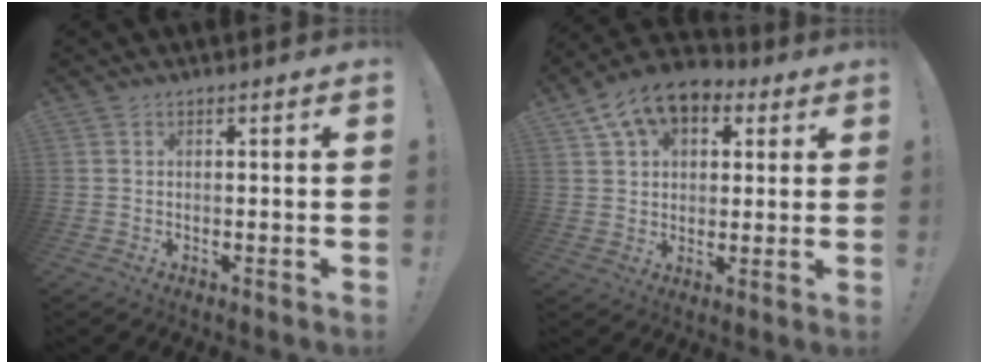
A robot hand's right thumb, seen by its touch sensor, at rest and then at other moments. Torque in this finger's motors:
{"motor_torque": [0.53, 0.82, 0.25, -0.03, 0.08]}